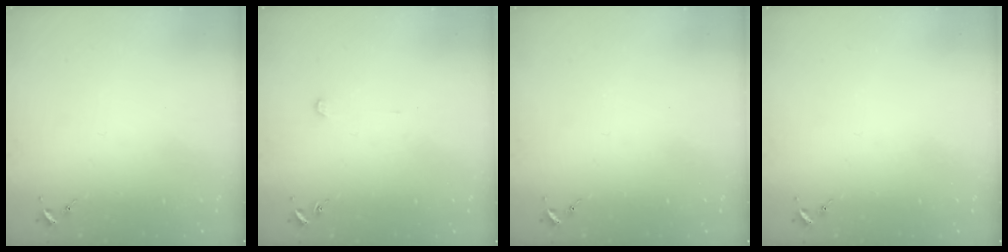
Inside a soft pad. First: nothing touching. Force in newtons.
{"total": 2.5, "press": 2.5, "slide": 0.1}
{"total": 0.0}
{"total": 0.0}